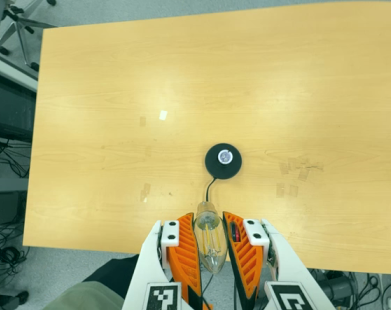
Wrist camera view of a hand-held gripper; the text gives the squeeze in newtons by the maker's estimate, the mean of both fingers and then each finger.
{"total": 19.2, "left": 20.3, "right": 18.2}